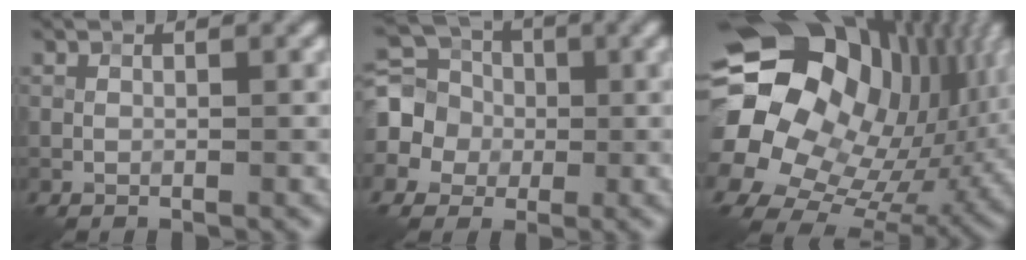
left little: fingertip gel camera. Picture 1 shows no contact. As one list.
[{"total": 6.0, "force": [-0.3, 5.4, 2.6], "torque": [-0.055, 0.007, -0.020]}, {"total": 23.6, "force": [5.0, 19.6, 12.2], "torque": [-0.255, 0.032, 0.081]}]